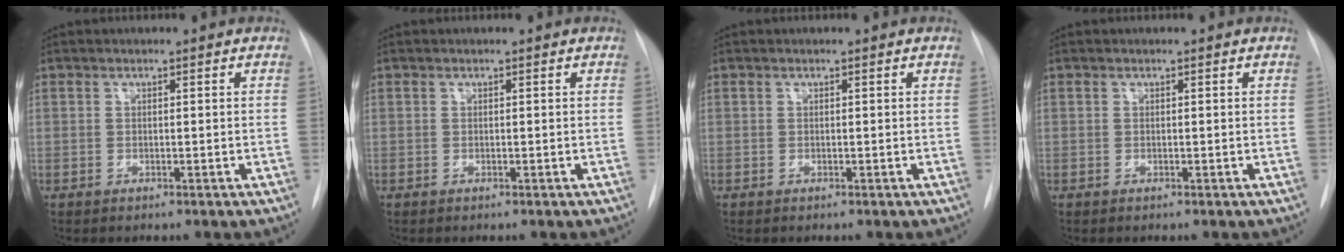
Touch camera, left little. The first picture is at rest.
{"total": 0.0}
{"total": 0.0}
{"total": 0.0}